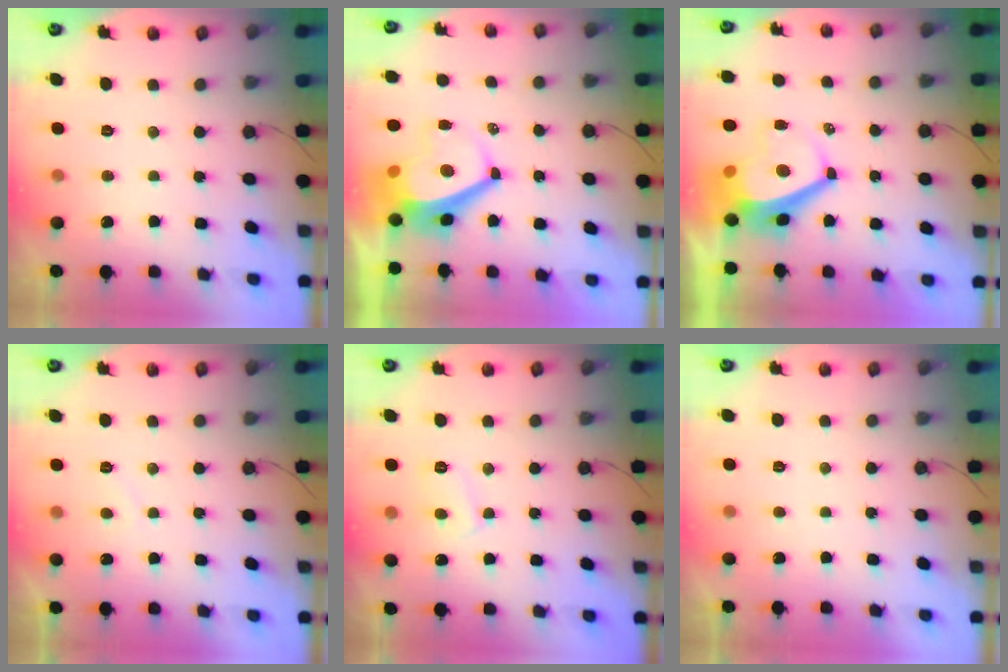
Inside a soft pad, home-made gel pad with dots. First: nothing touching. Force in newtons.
{"total": 6.7, "press": 6.7, "slide": 0.8}
{"total": 6.7, "press": 6.7, "slide": 0.8}
{"total": 1.3, "press": 1.1, "slide": 0.7}
{"total": 5.8, "press": 5.8, "slide": 0.2}
{"total": 2.3, "press": 2.2, "slide": 0.4}